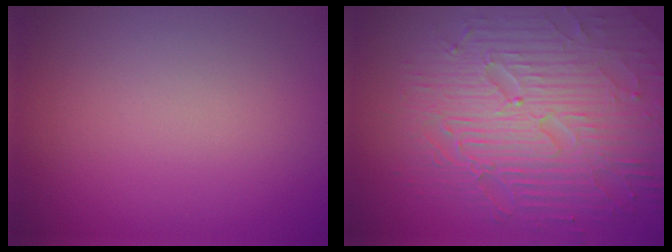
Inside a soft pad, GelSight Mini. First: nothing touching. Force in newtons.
{"total": 9.0, "press": 6.4, "slide": 6.3}